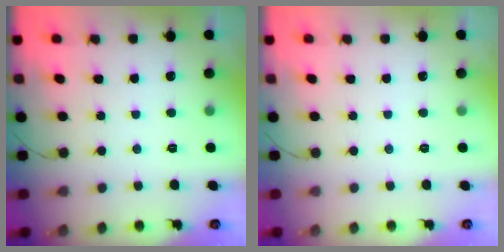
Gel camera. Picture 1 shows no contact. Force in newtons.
{"total": 0.0}